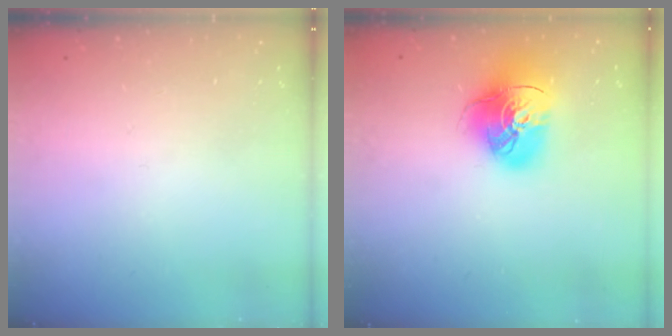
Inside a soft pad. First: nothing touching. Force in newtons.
{"total": 16.2, "press": 16.1, "slide": 1.7}